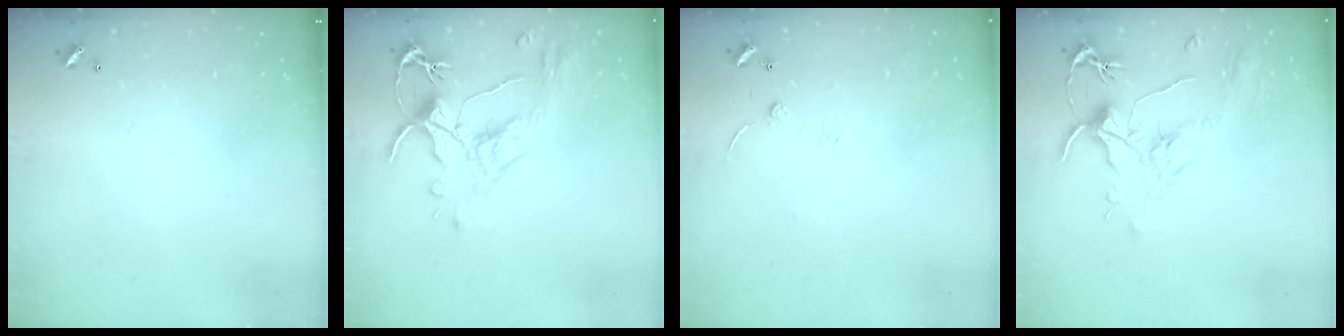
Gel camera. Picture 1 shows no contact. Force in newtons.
{"total": 2.6, "press": 2.2, "slide": 1.3}
{"total": 1.3, "press": 1.2, "slide": 0.5}
{"total": 2.0, "press": 1.8, "slide": 0.8}